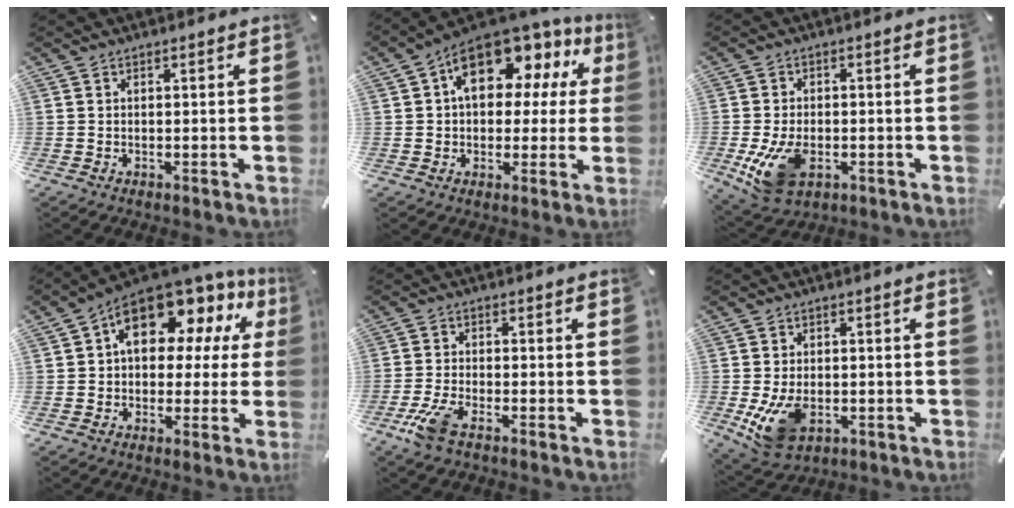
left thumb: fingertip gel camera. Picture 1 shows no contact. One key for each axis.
{"total": 14.0, "fx": 6.4, "fy": 8.7, "fz": 8.9, "tx": -0.133, "ty": -0.044, "tz": 0.113}
{"total": 9.7, "fx": -2.7, "fy": 6.3, "fz": 6.9, "tx": -0.144, "ty": 0.000, "tz": -0.046}
{"total": 15.6, "fx": 8.6, "fy": 8.9, "fz": 9.5, "tx": -0.144, "ty": -0.063, "tz": 0.151}
{"total": 6.1, "fx": -3.5, "fy": 2.0, "fz": 4.6, "tx": -0.110, "ty": -0.003, "tz": -0.067}
{"total": 8.9, "fx": -2.0, "fy": 6.0, "fz": 6.2, "tx": -0.122, "ty": -0.002, "tz": -0.033}